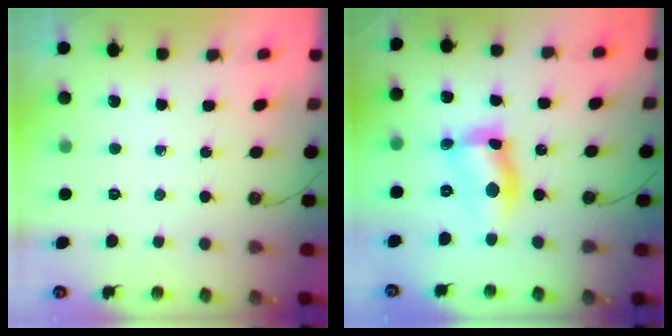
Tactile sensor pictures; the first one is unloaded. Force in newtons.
{"total": 11.0, "press": 11.0, "slide": 0.6}